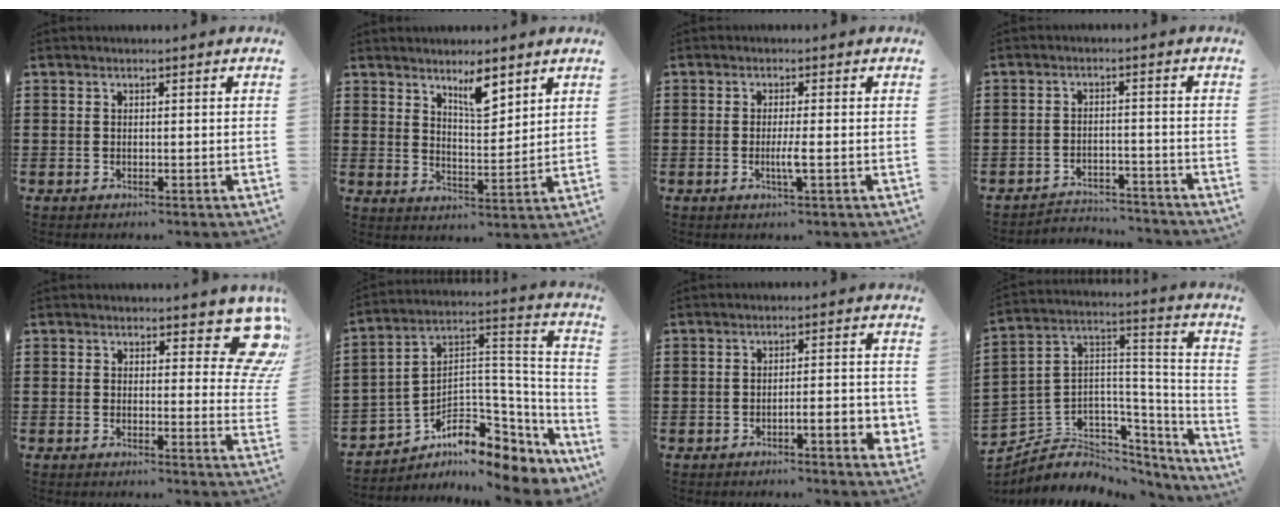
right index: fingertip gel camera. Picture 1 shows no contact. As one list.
[{"total": 5.7, "force": [4.3, 1.5, 3.4], "torque": [-0.061, -0.011, 0.072]}, {"total": 2.6, "force": [-0.6, -0.1, 2.5], "torque": [-0.043, -0.005, -0.013]}, {"total": 3.3, "force": [-3.2, 0.5, 0.1], "torque": [-0.009, 0.002, -0.069]}, {"total": 7.4, "force": [5.0, 2.8, 4.7], "torque": [-0.050, -0.025, 0.082]}, {"total": 7.9, "force": [-4.2, 5.1, 4.4], "torque": [-0.090, -0.014, -0.073]}, {"total": 4.9, "force": [-1.9, 0.9, 4.4], "torque": [-0.063, -0.008, -0.031]}, {"total": 4.9, "force": [-1.5, 4.6, 0.5], "torque": [-0.034, -0.024, -0.025]}]